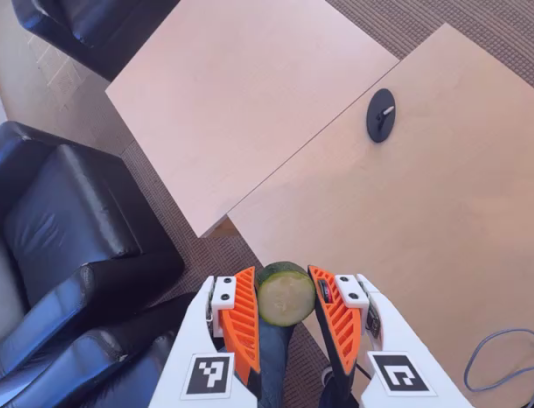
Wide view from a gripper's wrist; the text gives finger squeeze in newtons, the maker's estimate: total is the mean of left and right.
{"total": 14.1, "left": 14.1, "right": 14.1}